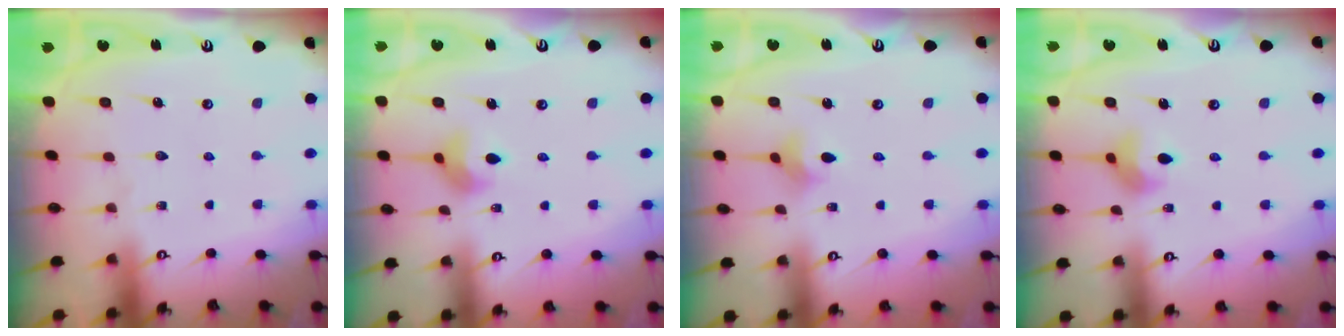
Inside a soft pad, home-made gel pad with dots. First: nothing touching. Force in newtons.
{"total": 7.9, "press": 7.6, "slide": 2.1}
{"total": 2.3, "press": 2.3, "slide": 0.5}
{"total": 7.9, "press": 7.6, "slide": 2.1}